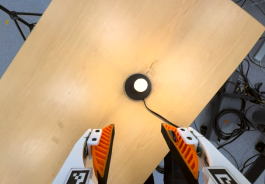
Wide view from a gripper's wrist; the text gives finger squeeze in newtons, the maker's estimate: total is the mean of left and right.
{"total": 0.0}